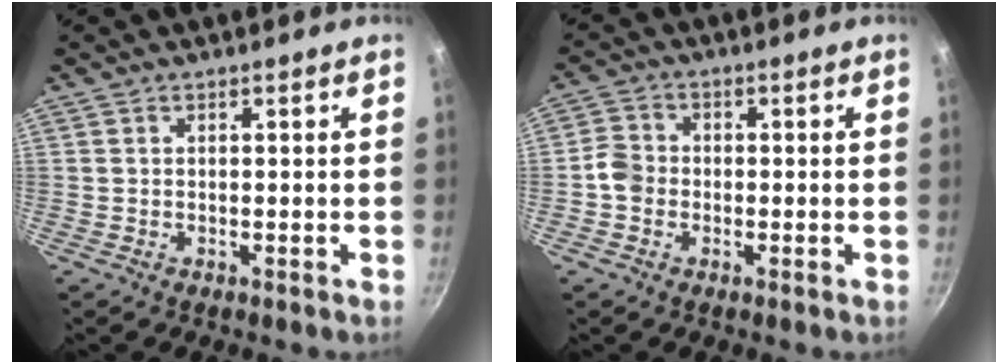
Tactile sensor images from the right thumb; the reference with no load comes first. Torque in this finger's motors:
{"motor_torque": [-0.33, -0.20, 0.52, -0.27, 0.10]}